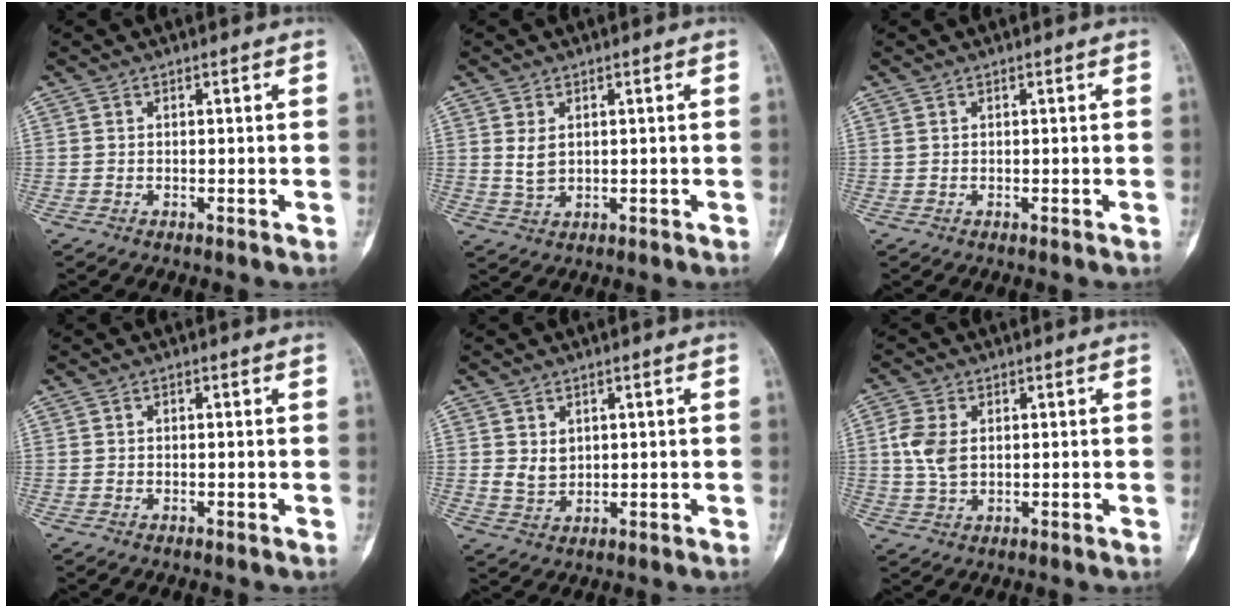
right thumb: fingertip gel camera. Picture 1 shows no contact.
{"total": 3.1, "force": [0.8, 2.0, 2.2], "torque": [-0.034, -0.006, 0.021]}
{"total": 0.0}
{"total": 0.0}
{"total": 3.4, "force": [1.0, 2.7, 1.9], "torque": [-0.021, -0.011, 0.025]}
{"total": 5.9, "force": [0.8, 3.9, 4.4], "torque": [-0.095, 0.003, 0.018]}